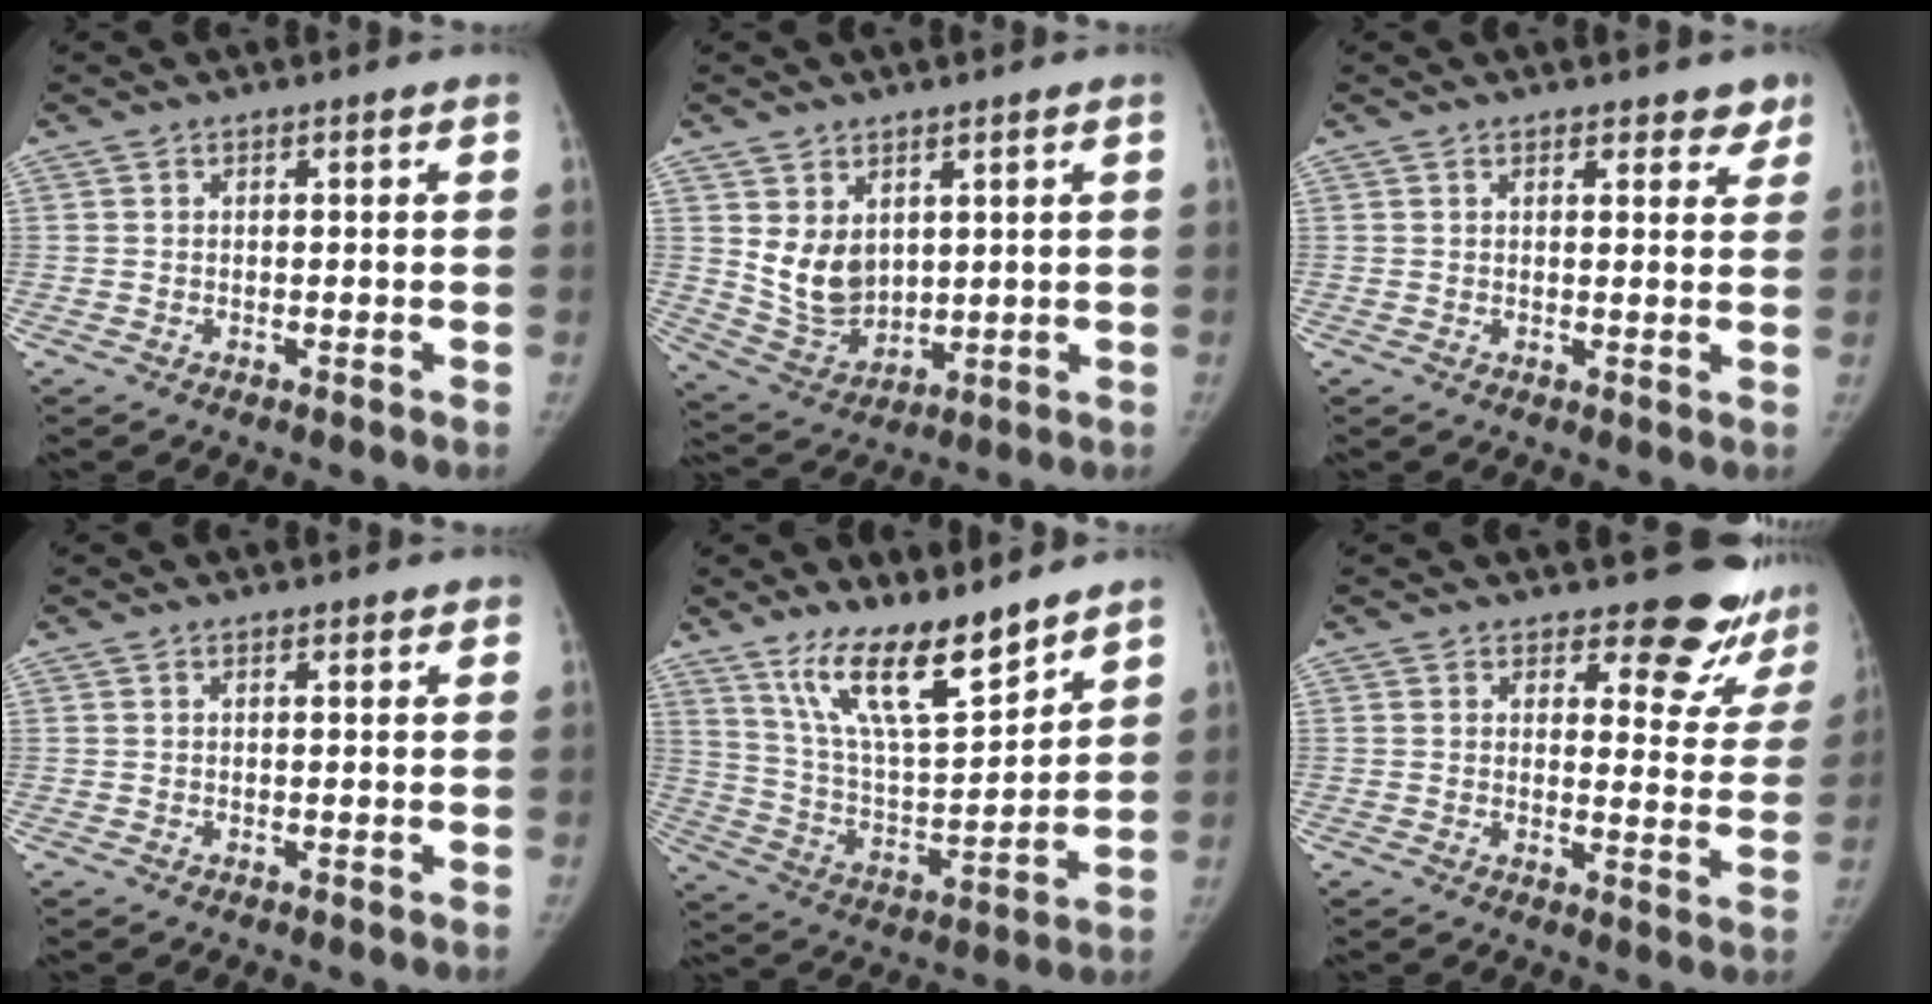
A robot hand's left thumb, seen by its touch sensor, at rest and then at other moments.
{"total": 8.9, "force": [2.8, 6.4, 5.4], "torque": [-0.073, -0.030, 0.078]}
{"total": 4.0, "force": [3.2, 1.8, 1.7], "torque": [0.013, -0.013, 0.035]}
{"total": 0.9, "force": [0.7, 0.4, 0.4], "torque": [-0.006, -0.002, 0.007]}
{"total": 15.8, "force": [11.9, 4.1, 9.6], "torque": [-0.140, -0.077, 0.224]}
{"total": 12.7, "force": [11.4, 4.6, 3.0], "torque": [0.013, -0.101, 0.114]}